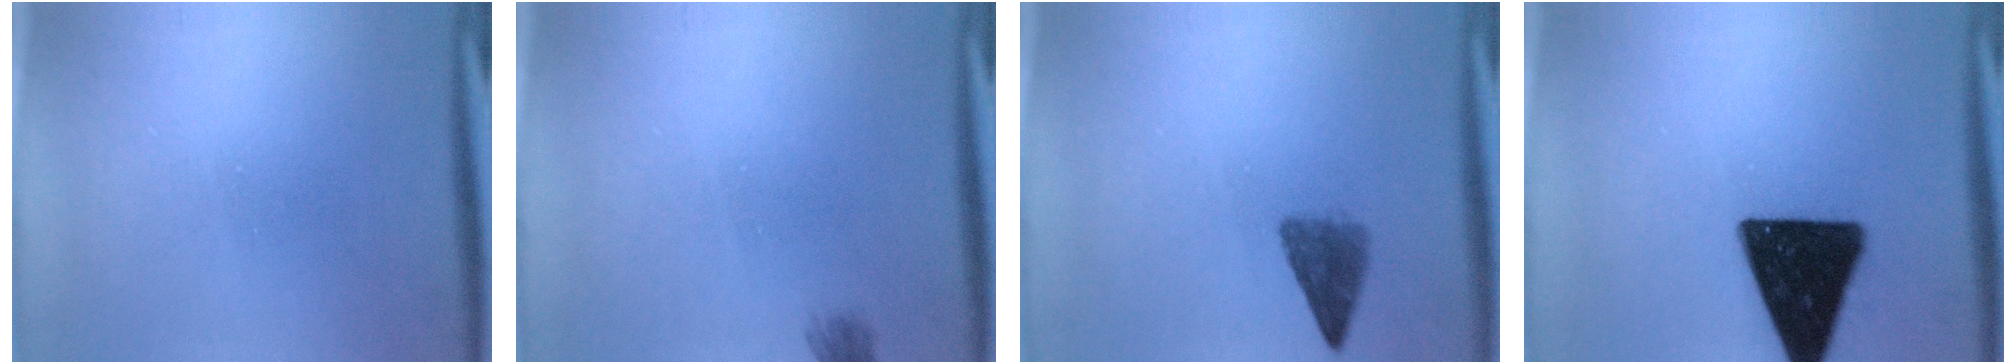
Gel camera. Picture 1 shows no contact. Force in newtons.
{"total": 1.9}
{"total": 2.7}
{"total": 19.3}